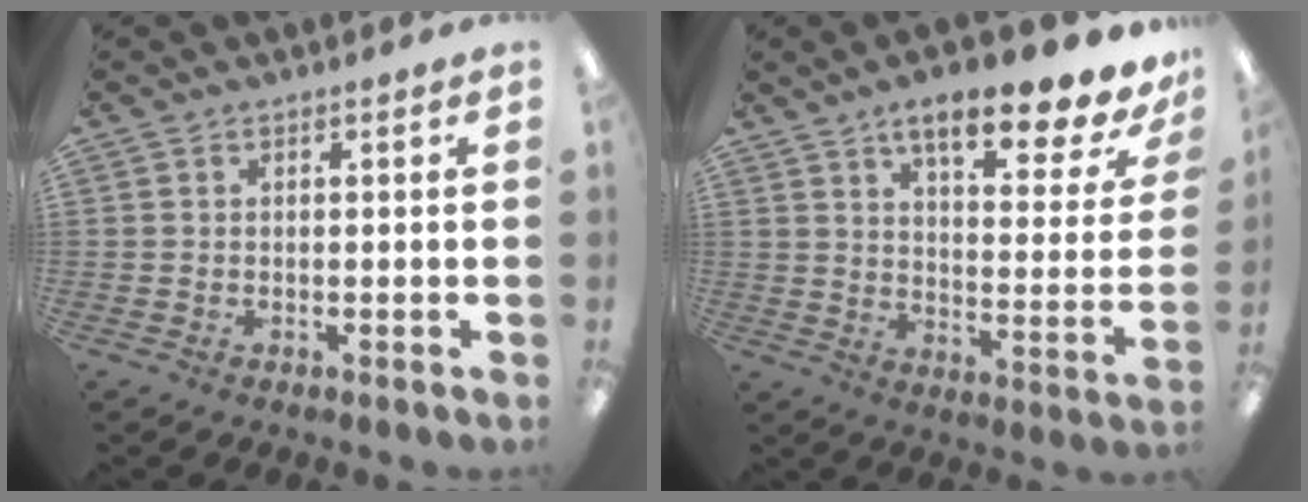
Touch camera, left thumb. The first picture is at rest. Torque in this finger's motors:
{"motor_torque": [0.47, 0.36, 1.57, -1.18, 0.03]}